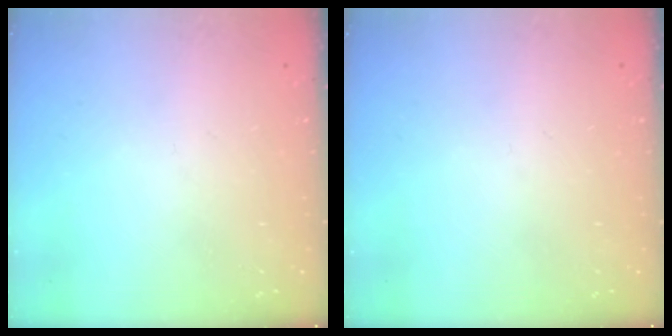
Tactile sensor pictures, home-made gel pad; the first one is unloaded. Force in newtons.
{"total": 0.0}